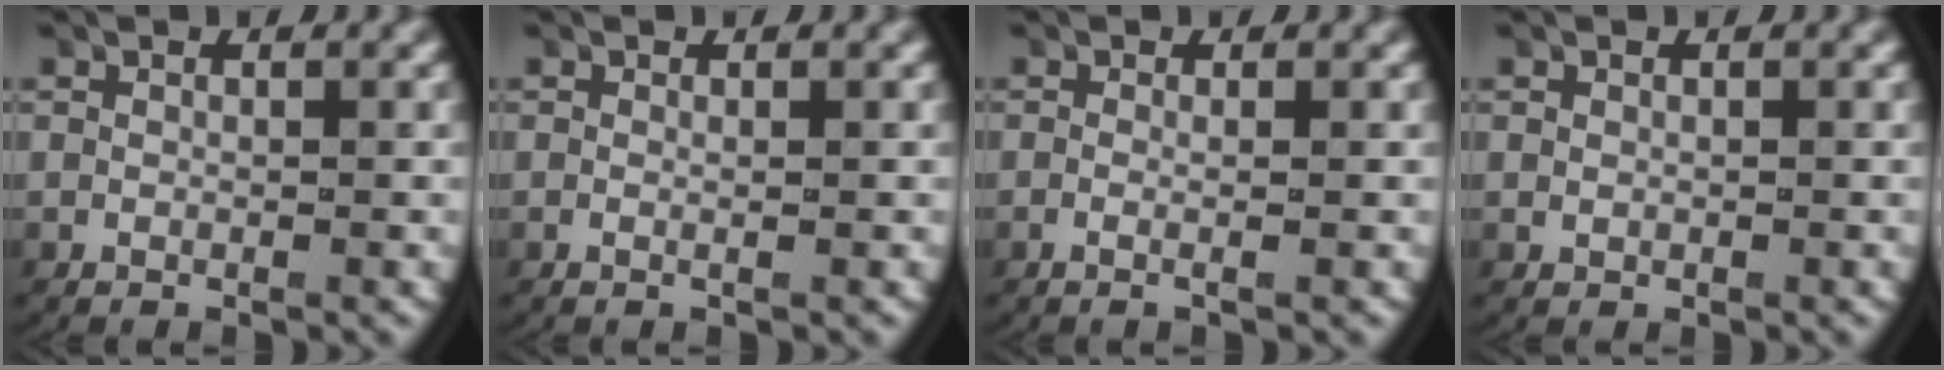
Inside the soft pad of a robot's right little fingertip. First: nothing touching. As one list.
[{"total": 0.5, "force": [-0.2, -0.2, 0.5], "torque": [-0.012, -0.005, -0.002]}, {"total": 1.1, "force": [-0.5, -0.3, 0.9], "torque": [-0.033, -0.008, -0.006]}, {"total": 0.0}]